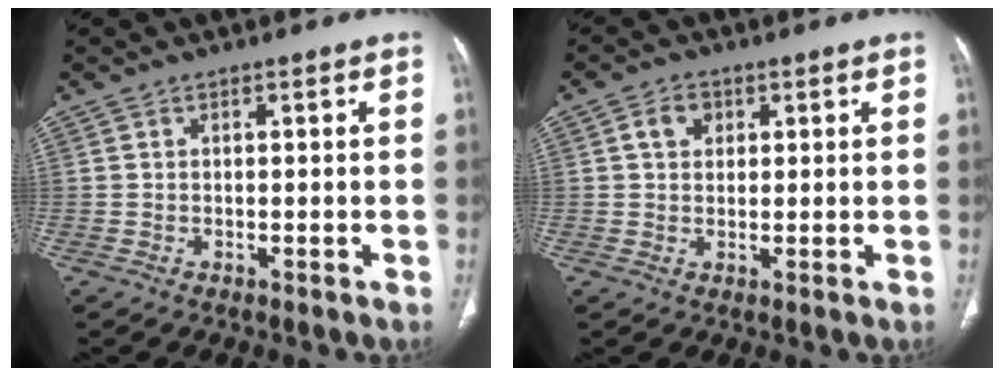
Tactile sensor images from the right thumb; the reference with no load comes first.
{"total": 3.6, "force": [1.2, 2.8, 1.9], "torque": [-0.020, 0.002, 0.022]}